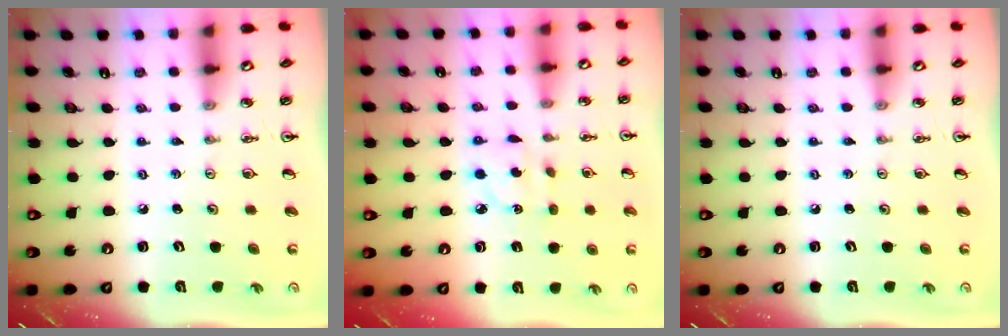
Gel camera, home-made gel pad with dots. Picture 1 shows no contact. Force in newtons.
{"total": 4.6, "press": 4.5, "slide": 0.4}
{"total": 0.0}